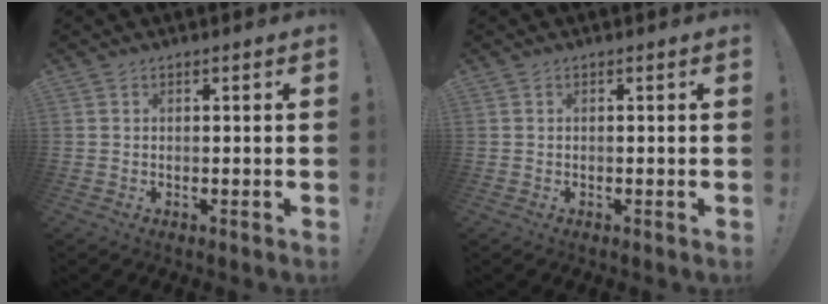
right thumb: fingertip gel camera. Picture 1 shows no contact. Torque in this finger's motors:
{"motor_torque": [-0.21, -0.11, -0.09, 0.16, -0.02]}